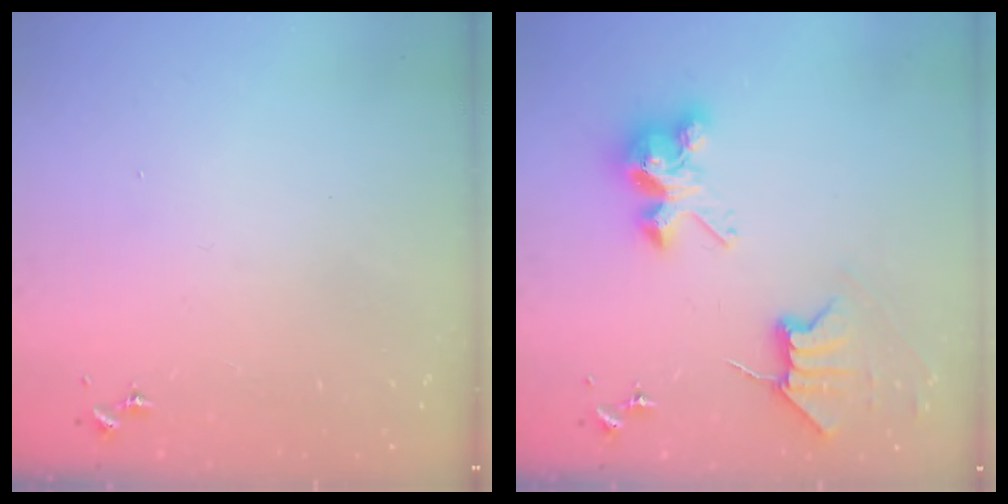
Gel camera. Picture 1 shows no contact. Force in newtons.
{"total": 8.2, "press": 8.2, "slide": 1.0}